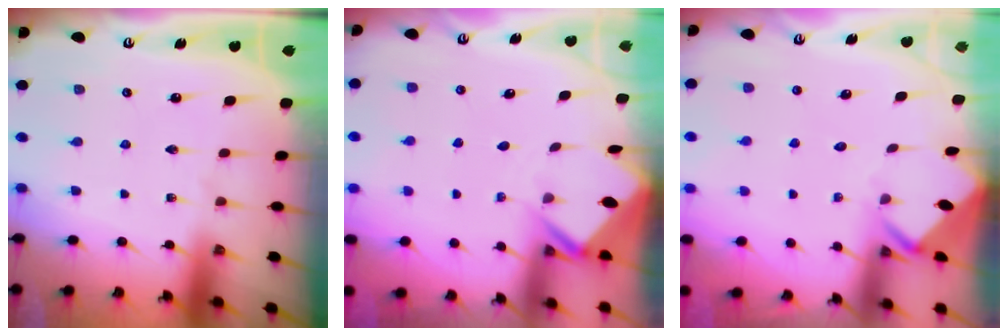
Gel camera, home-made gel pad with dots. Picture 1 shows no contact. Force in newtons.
{"total": 2.4, "press": 2.4, "slide": 0.1}
{"total": 3.7, "press": 3.7, "slide": 0.2}